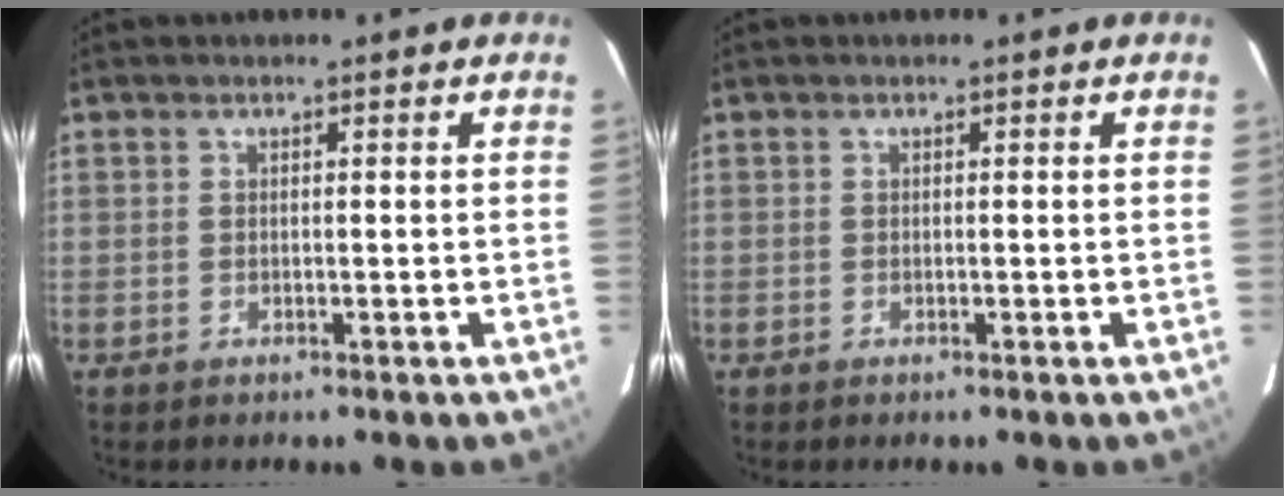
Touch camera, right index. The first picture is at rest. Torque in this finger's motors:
{"motor_torque": [0.06, 0.01, 0.02, 0.00]}